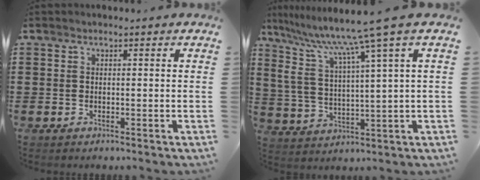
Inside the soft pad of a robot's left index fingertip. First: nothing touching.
{"total": 9.9, "force": [7.1, -0.7, 6.9], "torque": [-0.162, -0.045, 0.111]}